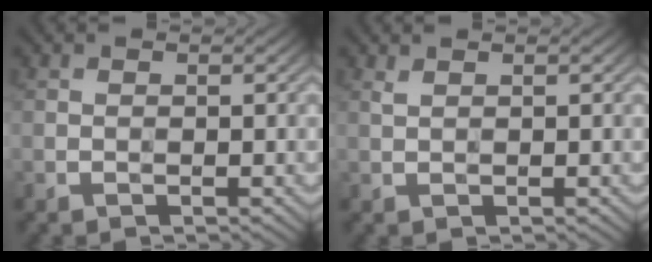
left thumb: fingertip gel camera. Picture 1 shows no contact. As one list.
[{"total": 0.6, "force": [0.5, 0.1, 0.4], "torque": [-0.010, 0.003, 0.012]}]